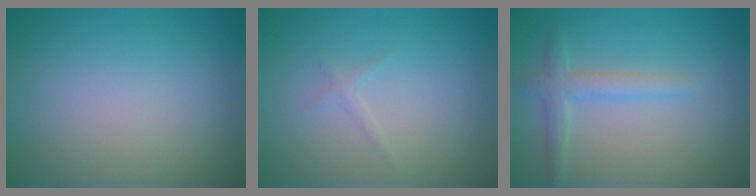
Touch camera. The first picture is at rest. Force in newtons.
{"total": 0.6, "press": 0.6, "slide": 0.1}
{"total": 2.1, "press": 2.1, "slide": 0.2}